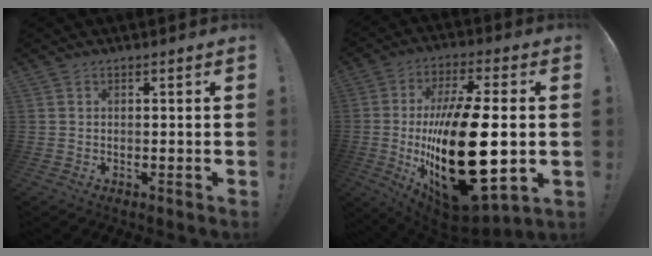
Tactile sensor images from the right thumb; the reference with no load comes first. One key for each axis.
{"total": 32.4, "fx": -3.3, "fy": 13.4, "fz": 29.3, "tx": -0.532, "ty": -0.009, "tz": -0.040}